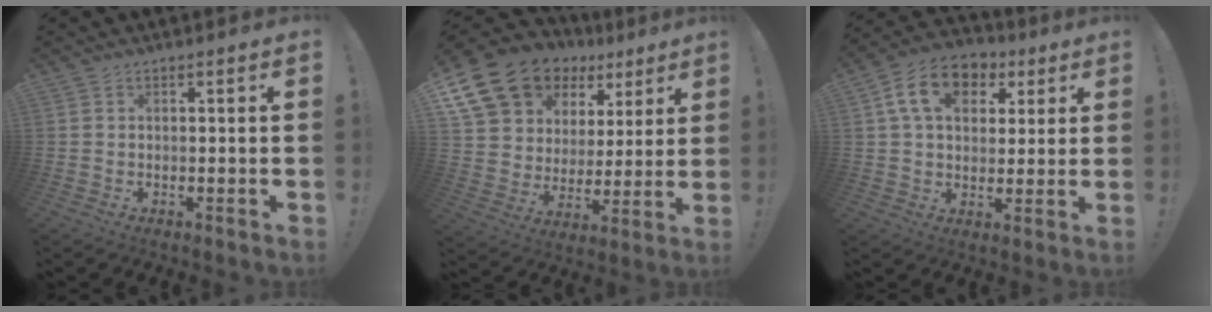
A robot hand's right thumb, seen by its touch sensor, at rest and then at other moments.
{"total": 18.6, "force": [11.6, 12.3, 7.8], "torque": [-0.137, -0.064, 0.229]}
{"total": 14.0, "force": [5.3, 9.9, 8.4], "torque": [-0.132, -0.005, 0.101]}